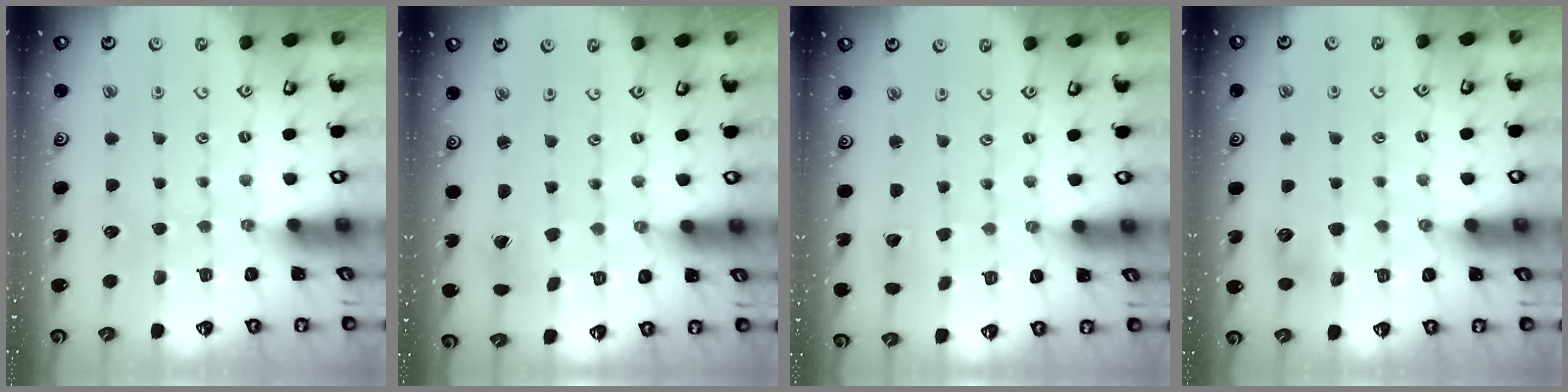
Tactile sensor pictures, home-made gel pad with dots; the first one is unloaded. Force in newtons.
{"total": 0.8, "press": 0.8, "slide": 0.1}
{"total": 2.5, "press": 2.5, "slide": 0.3}
{"total": 5.6, "press": 5.5, "slide": 0.7}